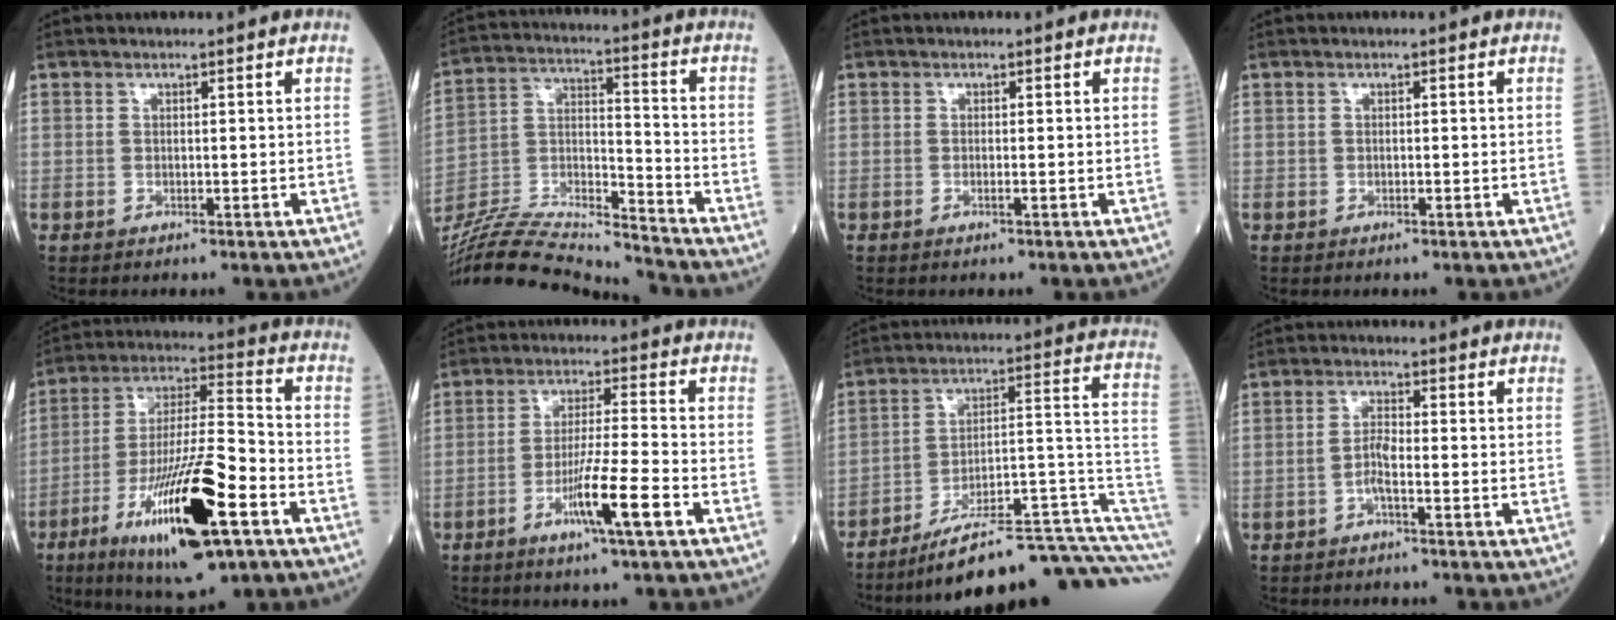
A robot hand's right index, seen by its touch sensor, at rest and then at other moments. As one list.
[{"total": 21.7, "force": [-20.7, 0.3, 6.5], "torque": [-0.139, 0.006, -0.357]}, {"total": 0.5, "force": [-0.2, -0.1, 0.5], "torque": [-0.012, 0.000, -0.002]}, {"total": 0.0}, {"total": 21.1, "force": [-9.3, 3.7, 18.5], "torque": [-0.354, -0.027, -0.154]}, {"total": 8.9, "force": [-4.1, -0.5, 7.9], "torque": [-0.146, -0.010, -0.075]}, {"total": 19.8, "force": [-15.0, -0.1, 13.0], "torque": [-0.118, 0.057, -0.230]}, {"total": 2.5, "force": [-1.1, 0.3, 2.2], "torque": [-0.044, 0.002, -0.022]}]